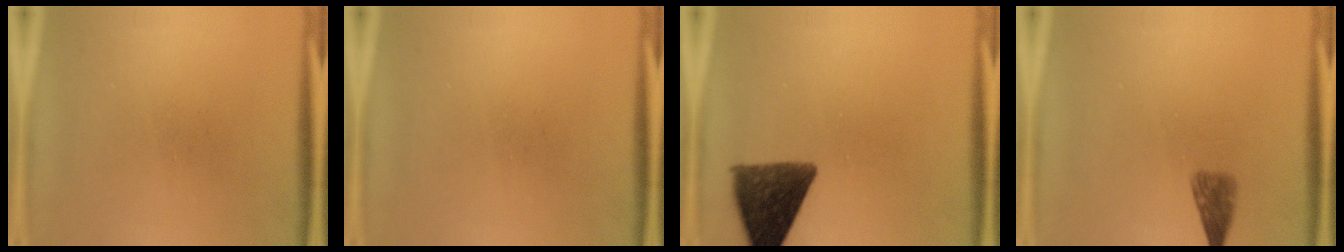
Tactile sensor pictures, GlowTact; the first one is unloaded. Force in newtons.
{"total": 0.0}
{"total": 11.0}
{"total": 2.5}